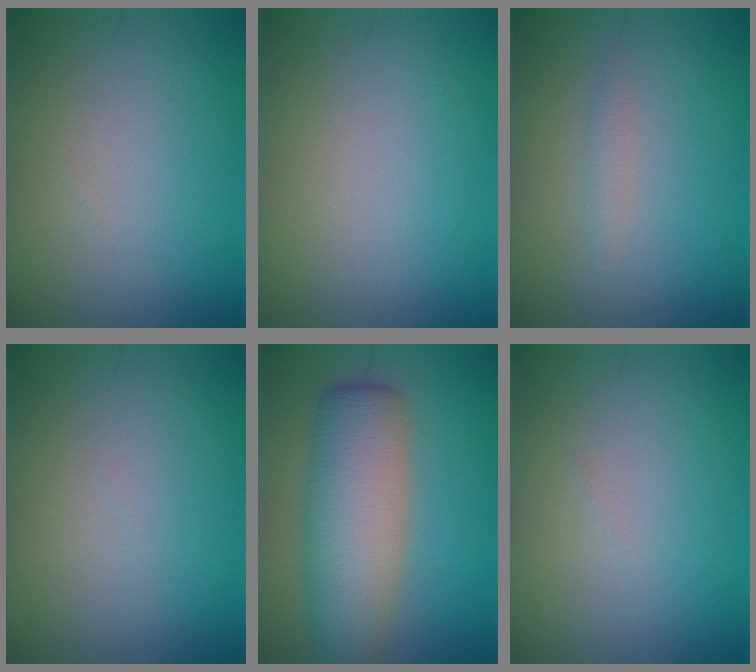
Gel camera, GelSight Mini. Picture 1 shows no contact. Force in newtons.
{"total": 0.0}
{"total": 0.9, "press": 0.9, "slide": 0.0}
{"total": 0.0}
{"total": 8.1, "press": 8.1, "slide": 0.2}
{"total": 0.0}